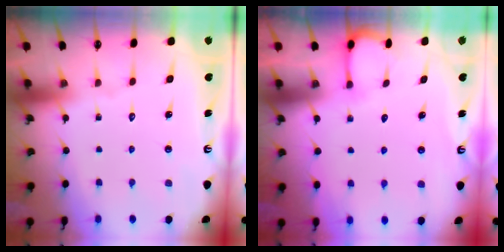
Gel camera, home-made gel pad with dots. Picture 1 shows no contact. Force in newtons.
{"total": 2.6, "press": 2.6, "slide": 0.3}